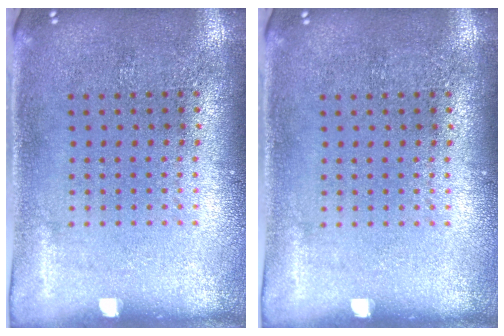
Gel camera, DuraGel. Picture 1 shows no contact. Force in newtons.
{"total": 0.0}